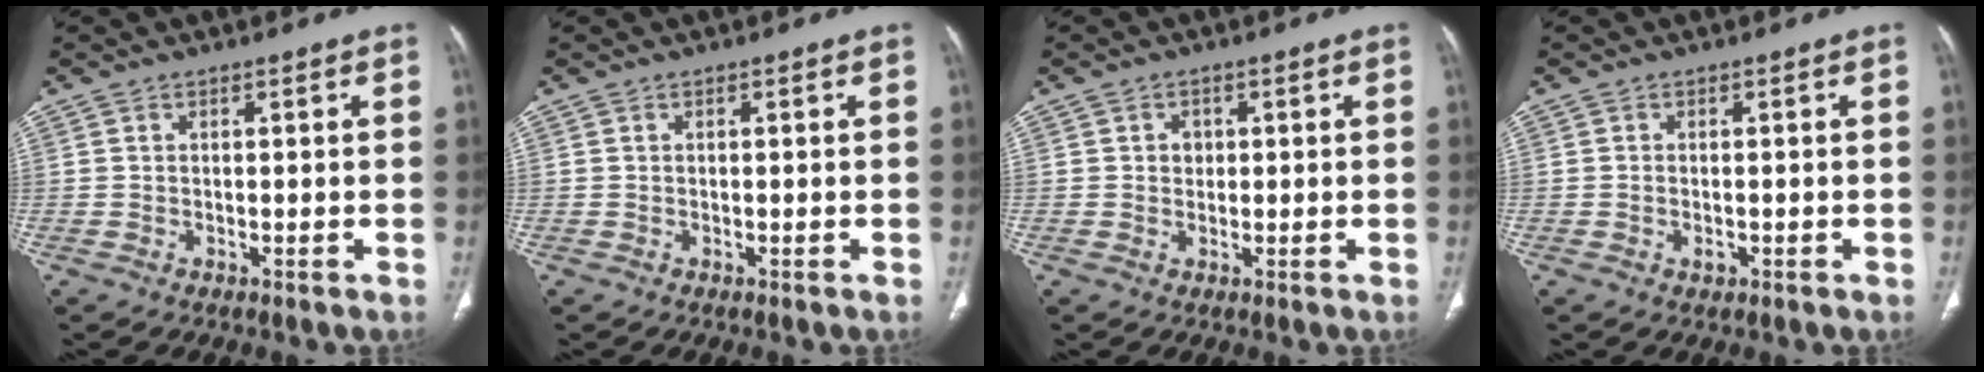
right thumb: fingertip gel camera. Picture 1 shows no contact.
{"total": 0.0}
{"total": 1.8, "force": [0.3, 1.6, 0.8], "torque": [-0.002, 0.002, 0.005]}
{"total": 1.3, "force": [-0.4, 0.9, 0.8], "torque": [-0.014, 0.002, -0.005]}